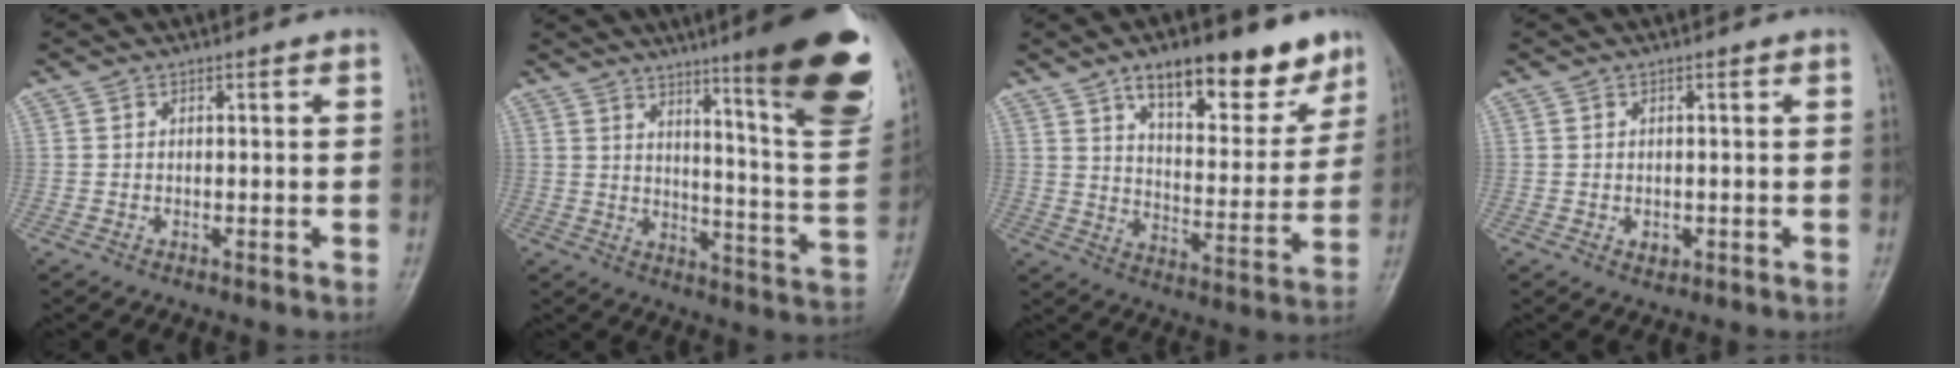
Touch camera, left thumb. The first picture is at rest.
{"total": 22.1, "force": [12.7, 2.8, 17.9], "torque": [-0.209, -0.072, 0.178]}
{"total": 18.2, "force": [11.8, 7.4, 11.7], "torque": [-0.117, -0.056, 0.182]}
{"total": 1.5, "force": [-0.3, 1.2, 0.9], "torque": [-0.007, 0.000, 0.000]}